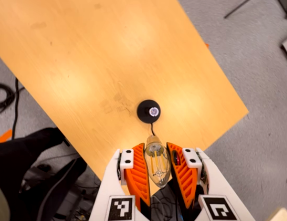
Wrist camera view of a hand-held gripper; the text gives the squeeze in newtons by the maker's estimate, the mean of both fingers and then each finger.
{"total": 18.9, "left": 20.2, "right": 17.6}